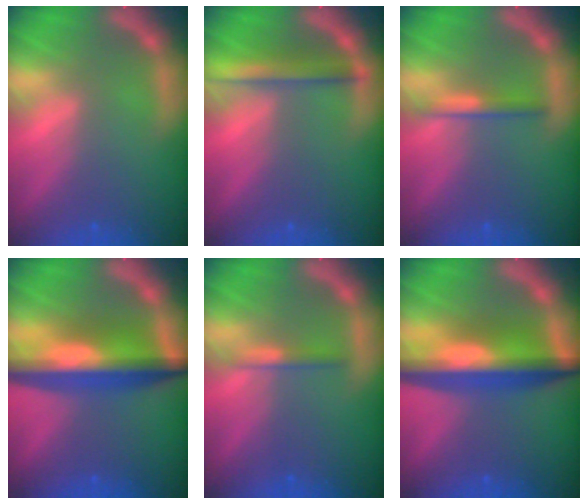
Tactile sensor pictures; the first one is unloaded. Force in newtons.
{"total": 3.5}
{"total": 1.9}
{"total": 9.1}
{"total": 1.4}
{"total": 9.1}